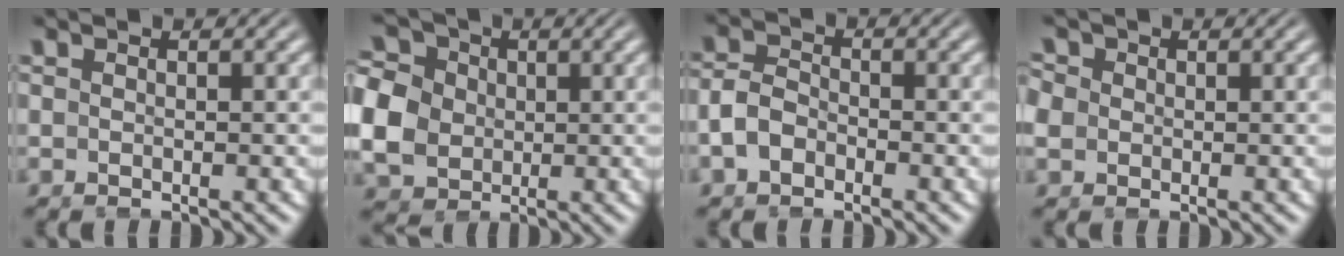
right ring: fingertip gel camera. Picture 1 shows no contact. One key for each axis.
{"total": 11.2, "fx": 1.0, "fy": 9.9, "fz": 5.1, "tx": -0.122, "ty": -0.022, "tz": 0.014}
{"total": 2.9, "fx": -1.2, "fy": 2.3, "fz": 1.3, "tx": -0.039, "ty": -0.007, "tz": -0.019}
{"total": 3.4, "fx": 0.4, "fy": 3.1, "fz": 1.4, "tx": -0.040, "ty": -0.004, "tz": 0.004}